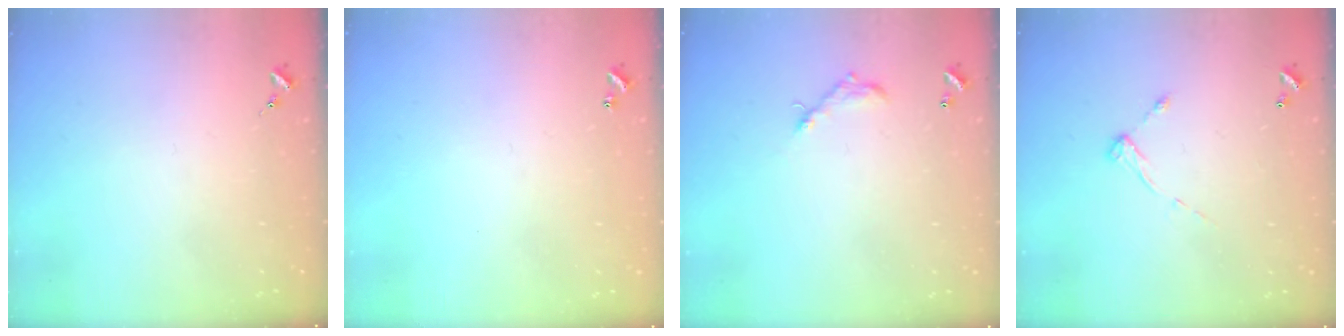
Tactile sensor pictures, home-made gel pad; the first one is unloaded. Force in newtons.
{"total": 1.0, "press": 1.0, "slide": 0.2}
{"total": 5.8, "press": 5.8, "slide": 0.3}
{"total": 6.9, "press": 6.9, "slide": 0.5}